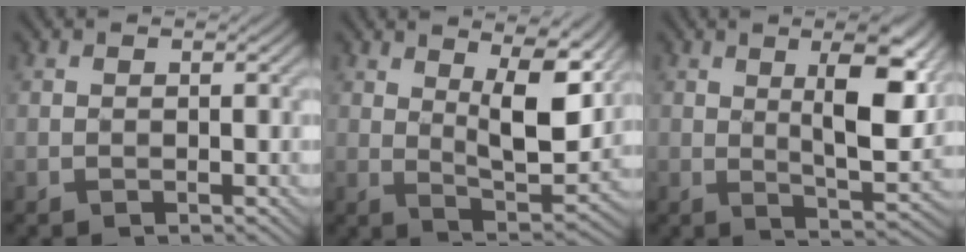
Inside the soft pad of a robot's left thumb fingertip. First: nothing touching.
{"total": 11.1, "force": [5.6, 3.8, 8.9], "torque": [-0.163, -0.006, 0.090]}
{"total": 10.4, "force": [3.4, 3.4, 9.2], "torque": [-0.153, -0.005, 0.054]}